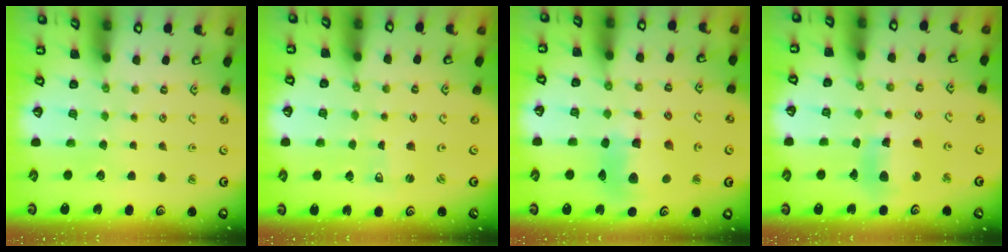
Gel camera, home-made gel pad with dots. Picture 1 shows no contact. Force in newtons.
{"total": 1.4, "press": 1.4, "slide": 0.0}
{"total": 15.2, "press": 15.0, "slide": 2.4}
{"total": 11.7, "press": 11.4, "slide": 2.4}